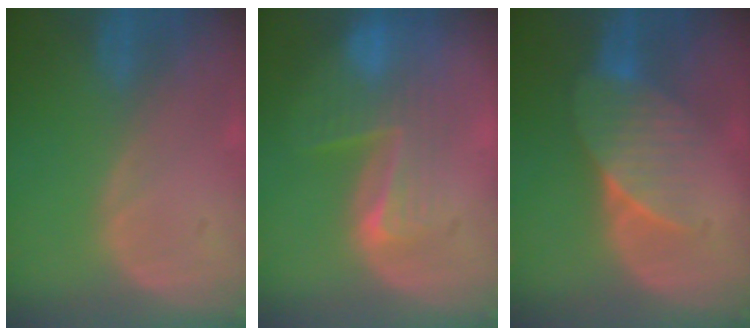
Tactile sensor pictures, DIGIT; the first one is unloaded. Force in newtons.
{"total": 8.0, "press": 7.1, "slide": 3.7}
{"total": 7.1, "press": 6.4, "slide": 3.0}